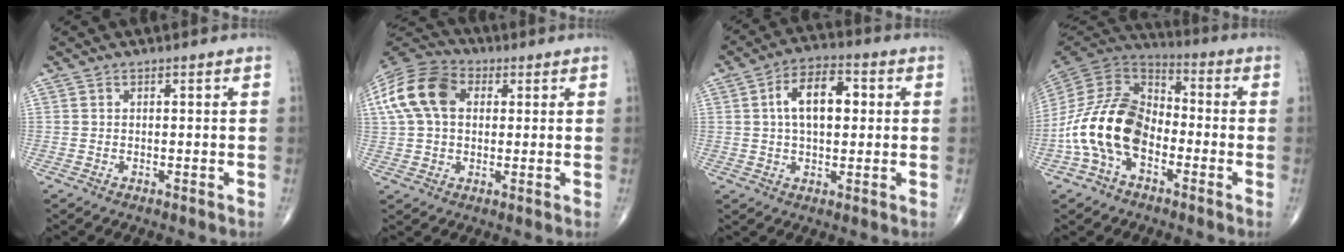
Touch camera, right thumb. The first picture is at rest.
{"total": 14.4, "force": [3.2, 9.9, 10.0], "torque": [-0.197, 0.026, 0.051]}
{"total": 10.5, "force": [1.9, 5.7, 8.6], "torque": [-0.132, 0.016, 0.026]}
{"total": 17.2, "force": [-5.1, 11.0, 12.1], "torque": [-0.231, 0.055, -0.107]}